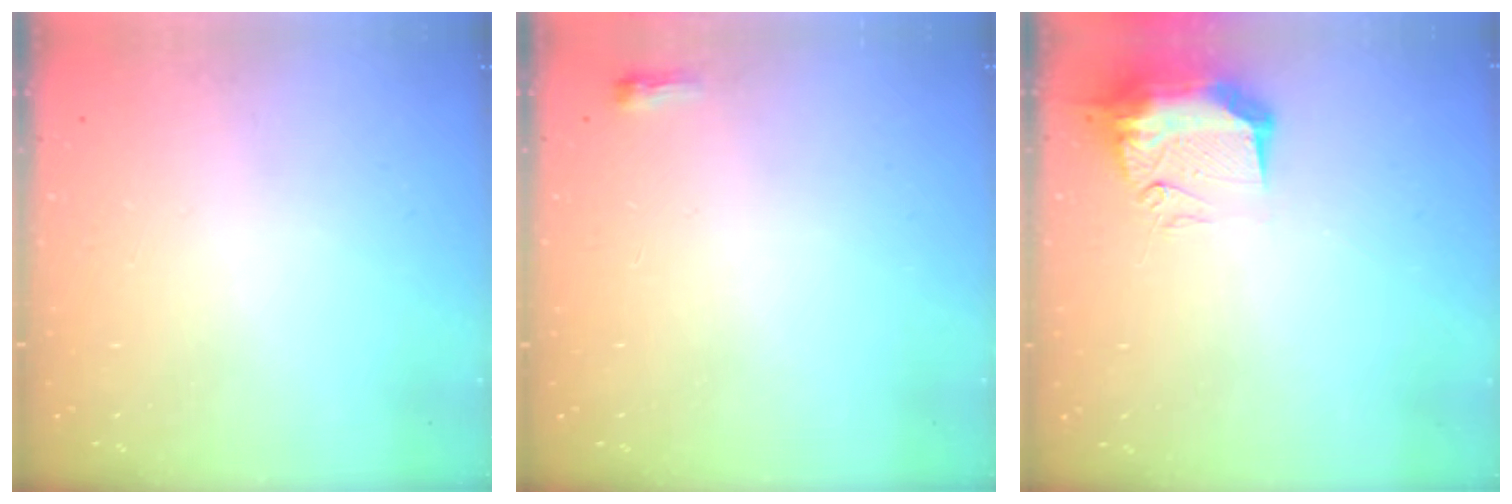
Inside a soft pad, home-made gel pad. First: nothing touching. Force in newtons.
{"total": 2.6, "press": 2.5, "slide": 0.6}
{"total": 11.0, "press": 10.9, "slide": 1.1}